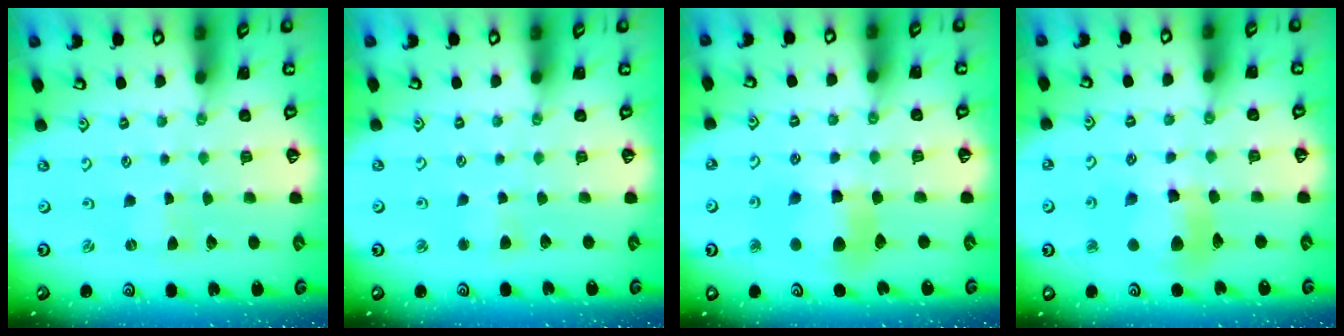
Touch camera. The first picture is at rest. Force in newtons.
{"total": 2.4, "press": 2.4, "slide": 0.5}
{"total": 8.9, "press": 8.8, "slide": 1.3}
{"total": 11.2, "press": 11.1, "slide": 1.5}